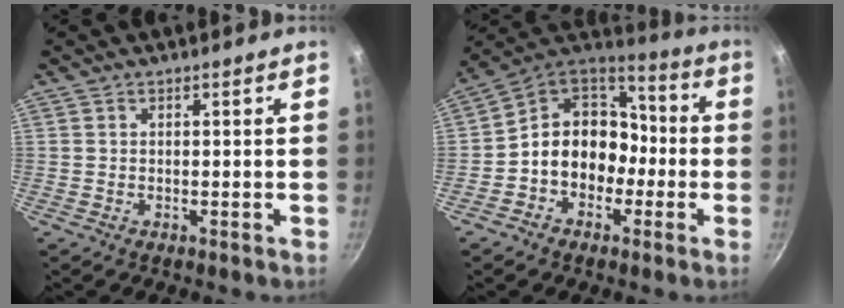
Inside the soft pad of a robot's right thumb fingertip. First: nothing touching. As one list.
[{"total": 13.9, "force": [-3.1, 11.4, 7.3], "torque": [-0.065, 0.061, -0.069]}]